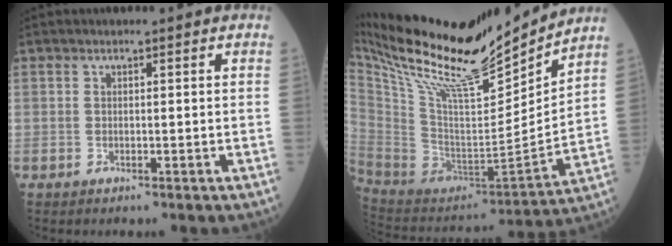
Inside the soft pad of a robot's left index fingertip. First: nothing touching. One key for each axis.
{"total": 26.6, "fx": 22.4, "fy": 3.9, "fz": 13.7, "tx": -0.255, "ty": -0.018, "tz": 0.380}